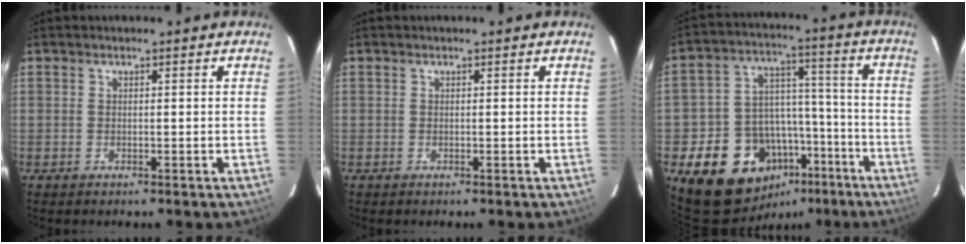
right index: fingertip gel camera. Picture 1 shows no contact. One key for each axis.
{"total": 0.0}
{"total": 17.5, "fx": -9.2, "fy": 13.3, "fz": 6.8, "tx": -0.143, "ty": 0.053, "tz": -0.112}